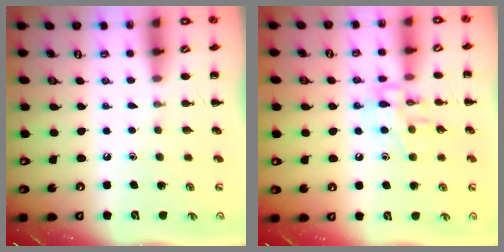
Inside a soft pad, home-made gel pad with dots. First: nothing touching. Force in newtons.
{"total": 10.6, "press": 10.6, "slide": 0.6}